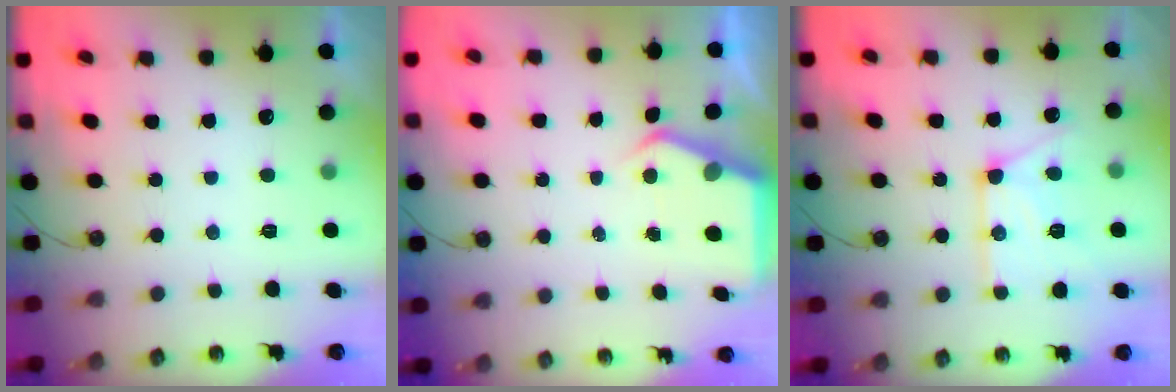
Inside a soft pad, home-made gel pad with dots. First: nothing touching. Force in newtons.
{"total": 4.2, "press": 4.1, "slide": 0.6}
{"total": 13.8, "press": 13.8, "slide": 0.9}